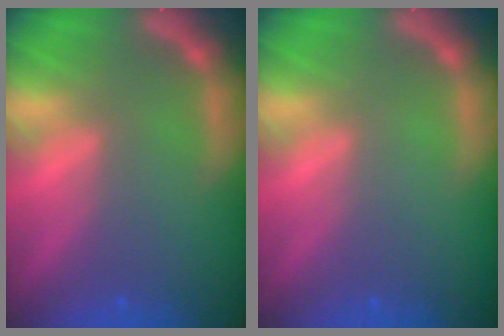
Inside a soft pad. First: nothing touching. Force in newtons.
{"total": 0.0}